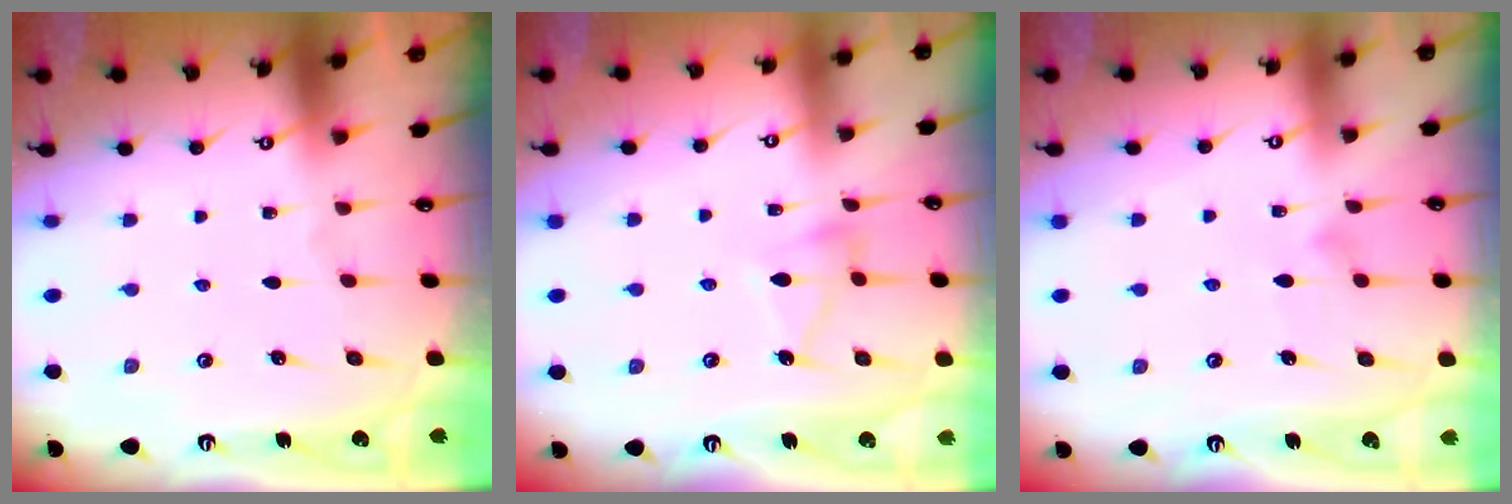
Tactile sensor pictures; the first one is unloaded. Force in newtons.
{"total": 5.9, "press": 5.9, "slide": 0.5}
{"total": 7.7, "press": 7.7, "slide": 0.2}